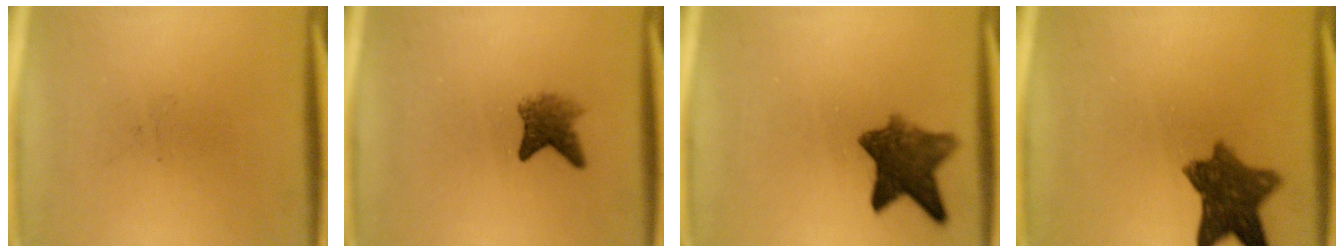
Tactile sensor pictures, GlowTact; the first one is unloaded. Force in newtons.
{"total": 3.4}
{"total": 8.2}
{"total": 9.2}